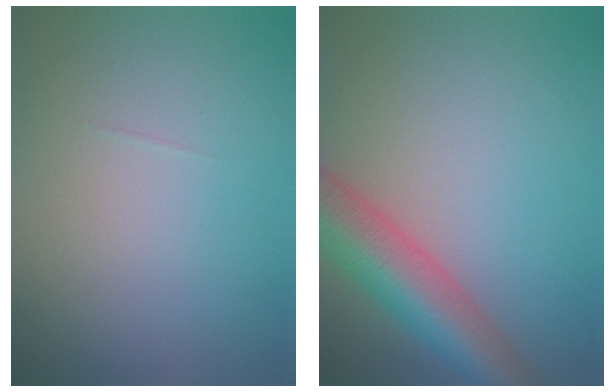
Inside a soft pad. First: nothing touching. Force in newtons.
{"total": 7.5, "press": 7.5, "slide": 0.4}